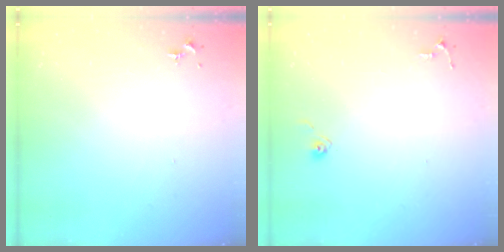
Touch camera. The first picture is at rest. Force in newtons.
{"total": 4.8, "press": 4.8, "slide": 0.4}